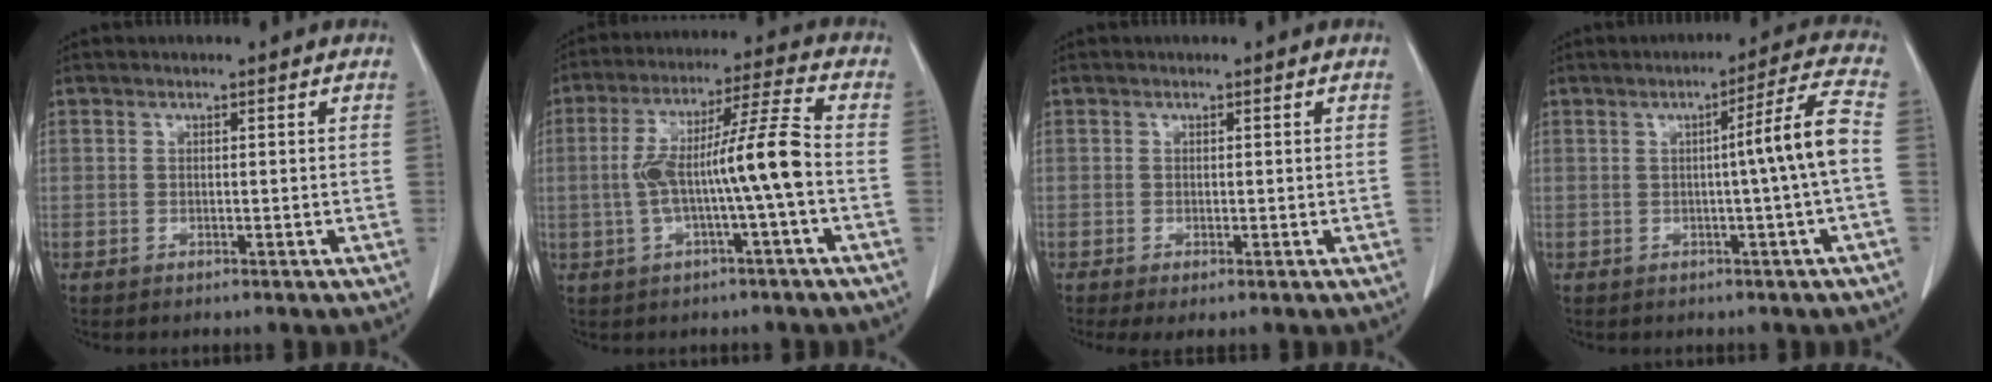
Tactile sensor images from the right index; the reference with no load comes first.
{"total": 11.2, "force": [-1.5, -0.2, 11.1], "torque": [-0.206, 0.026, -0.030]}
{"total": 1.7, "force": [-0.6, 0.6, 1.5], "torque": [-0.025, -0.004, -0.007]}
{"total": 7.2, "force": [-0.6, -1.5, 7.0], "torque": [-0.099, 0.011, -0.009]}